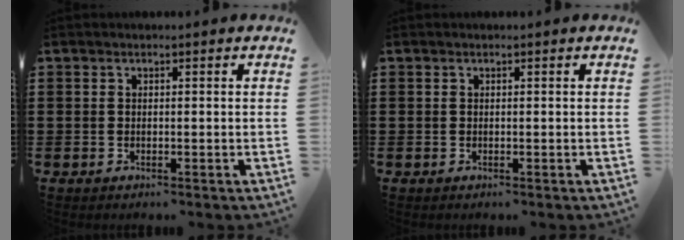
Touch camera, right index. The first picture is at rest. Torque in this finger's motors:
{"motor_torque": [-0.10, 0.50, 0.00, 0.01]}